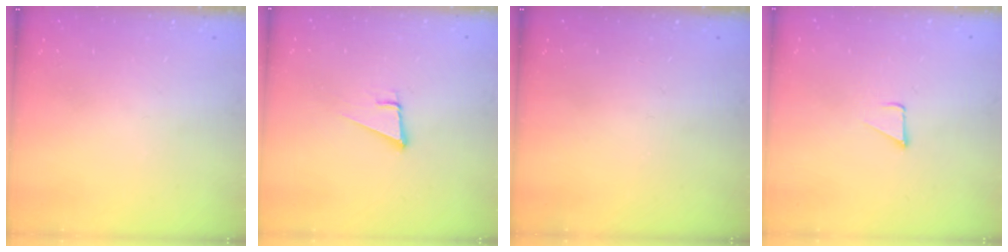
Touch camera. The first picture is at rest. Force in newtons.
{"total": 4.4, "press": 3.8, "slide": 2.3}
{"total": 0.0}
{"total": 1.5, "press": 1.5, "slide": 0.1}